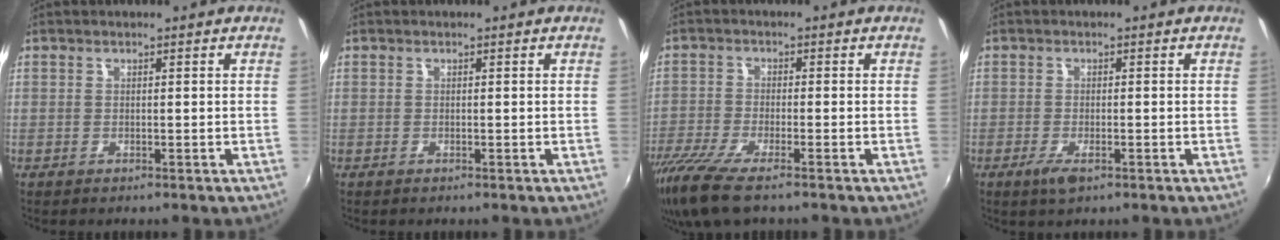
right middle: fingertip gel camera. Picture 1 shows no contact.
{"total": 0.0}
{"total": 9.7, "force": [-7.1, 1.6, 6.4], "torque": [-0.154, -0.041, -0.135]}
{"total": 3.2, "force": [-1.8, 1.0, 2.4], "torque": [-0.052, -0.007, -0.032]}